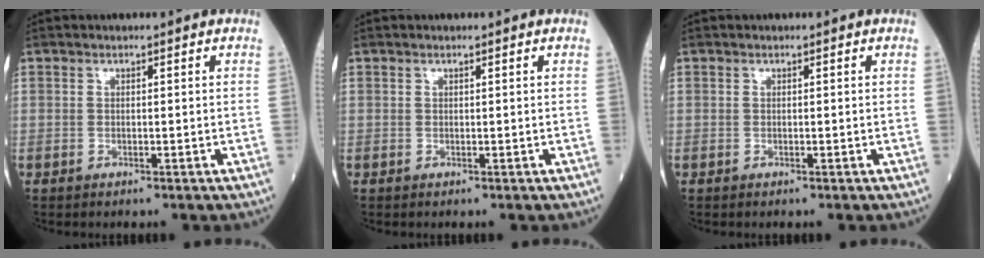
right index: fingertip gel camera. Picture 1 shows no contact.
{"total": 0.0}
{"total": 0.0}